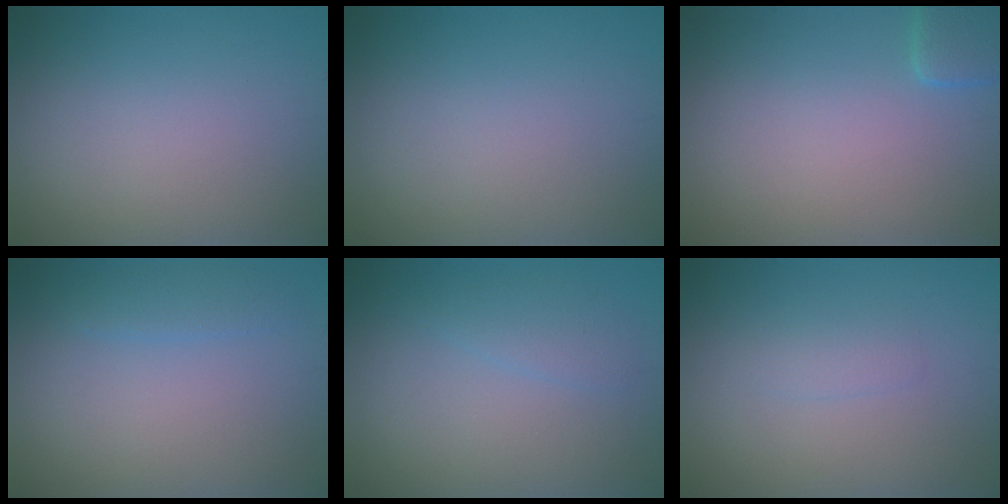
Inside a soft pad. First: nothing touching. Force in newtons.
{"total": 0.0}
{"total": 2.0, "press": 2.0, "slide": 0.3}
{"total": 1.4, "press": 1.4, "slide": 0.1}
{"total": 1.6, "press": 1.6, "slide": 0.0}
{"total": 1.1, "press": 1.1, "slide": 0.1}